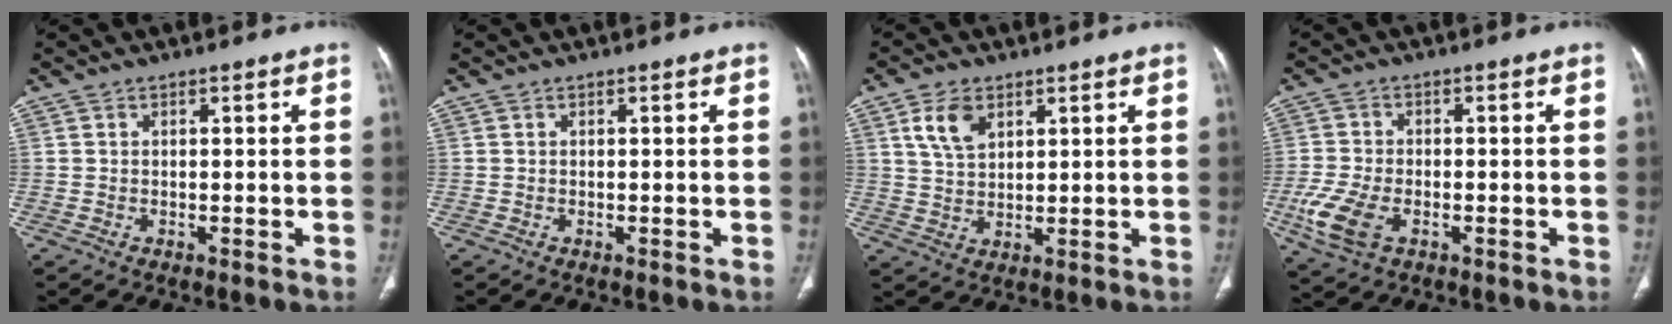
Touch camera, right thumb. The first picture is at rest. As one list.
[{"total": 0.0}, {"total": 6.4, "force": [3.0, 3.8, 4.1], "torque": [-0.066, -0.012, 0.062]}, {"total": 8.6, "force": [-3.0, 5.1, 6.3], "torque": [-0.147, 0.003, -0.053]}]